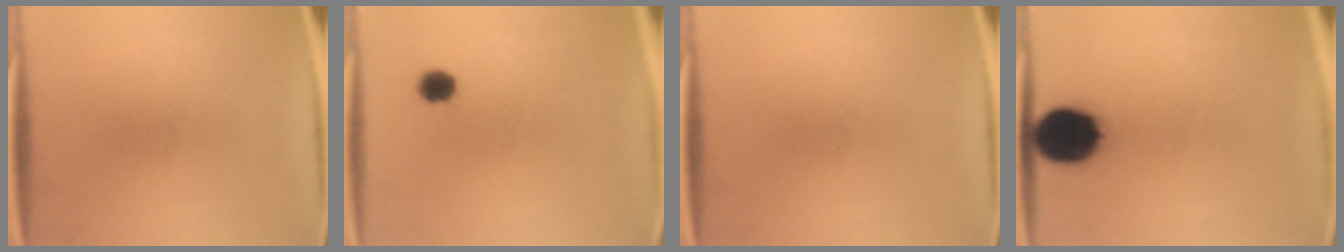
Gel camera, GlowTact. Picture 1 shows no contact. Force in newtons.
{"total": 3.4}
{"total": 0.0}
{"total": 14.0}